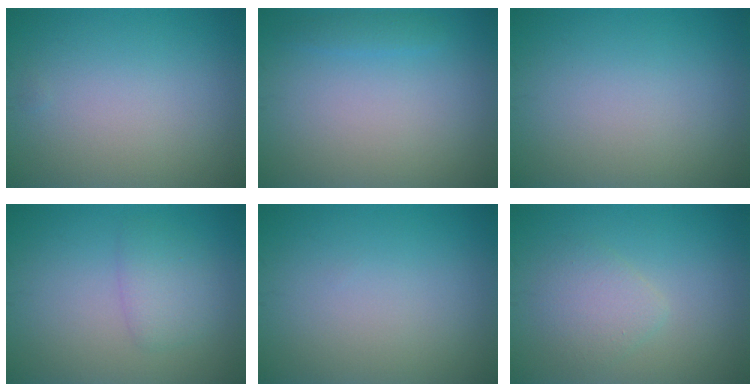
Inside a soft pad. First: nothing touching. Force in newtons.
{"total": 1.0, "press": 1.0, "slide": 0.1}
{"total": 0.0}
{"total": 2.3, "press": 2.3, "slide": 0.1}
{"total": 0.0}
{"total": 2.4, "press": 2.4, "slide": 0.2}